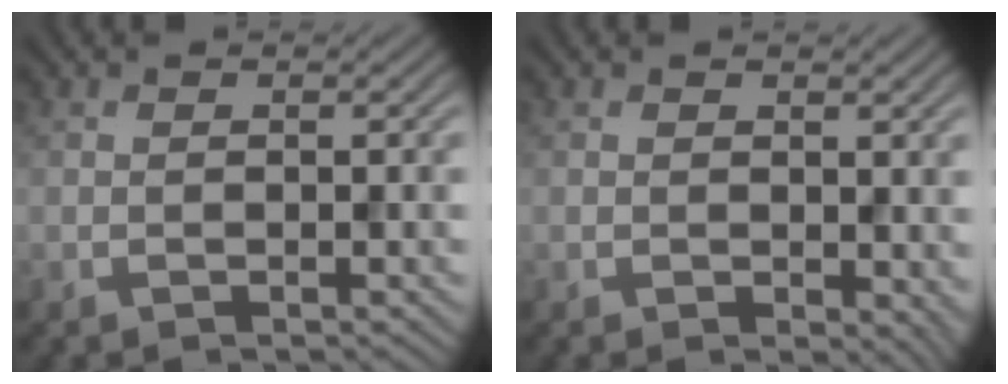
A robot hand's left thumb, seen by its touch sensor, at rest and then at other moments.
{"total": 2.3, "force": [0.3, 1.5, 1.7], "torque": [-0.022, -0.006, 0.008]}